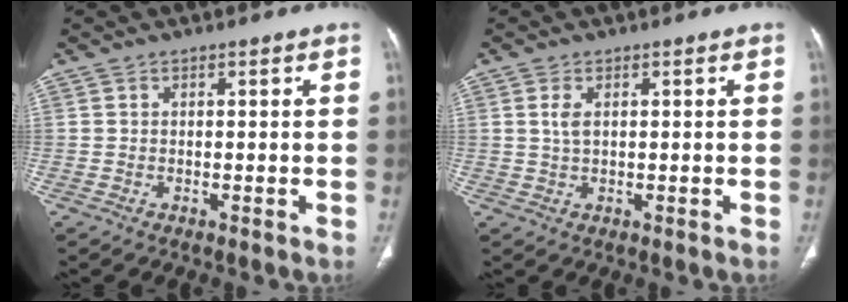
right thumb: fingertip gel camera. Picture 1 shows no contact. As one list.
[{"total": 2.7, "force": [0.8, 1.3, 2.2], "torque": [-0.049, 0.000, 0.020]}]